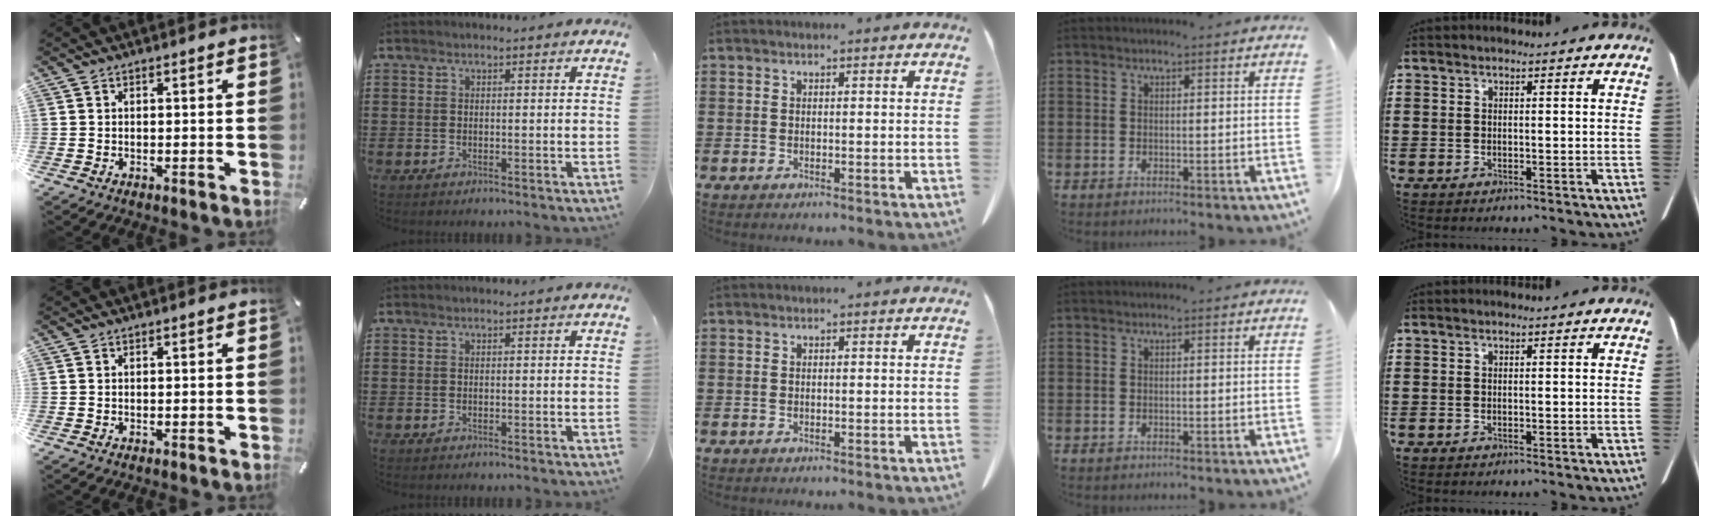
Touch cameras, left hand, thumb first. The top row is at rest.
{}